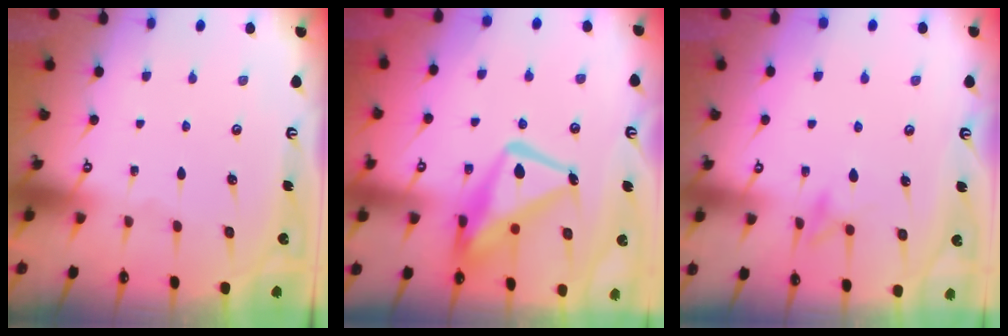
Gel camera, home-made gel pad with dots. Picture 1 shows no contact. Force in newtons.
{"total": 15.6, "press": 15.5, "slide": 1.4}
{"total": 9.9, "press": 9.9, "slide": 0.9}